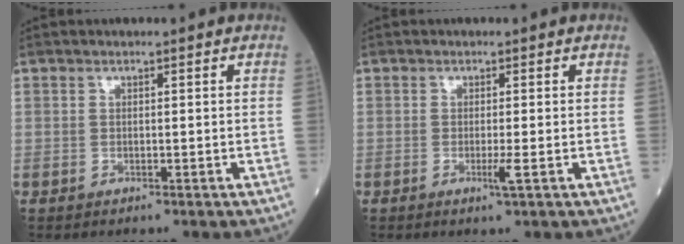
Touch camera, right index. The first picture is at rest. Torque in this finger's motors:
{"motor_torque": [0.57, -0.21, 0.30, 0.07]}